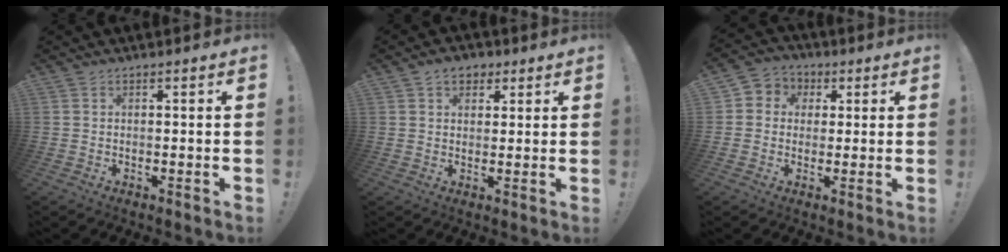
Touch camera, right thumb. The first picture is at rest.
{"total": 5.3, "force": [2.5, 4.0, 2.3], "torque": [-0.029, -0.003, 0.046]}
{"total": 5.6, "force": [-0.4, 5.4, 1.5], "torque": [-0.015, 0.007, -0.004]}